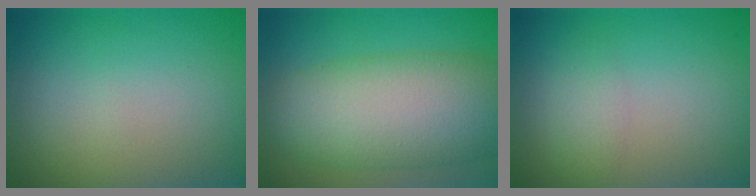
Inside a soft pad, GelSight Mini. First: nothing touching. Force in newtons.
{"total": 10.2, "press": 10.2, "slide": 0.4}
{"total": 1.7, "press": 1.7, "slide": 0.0}